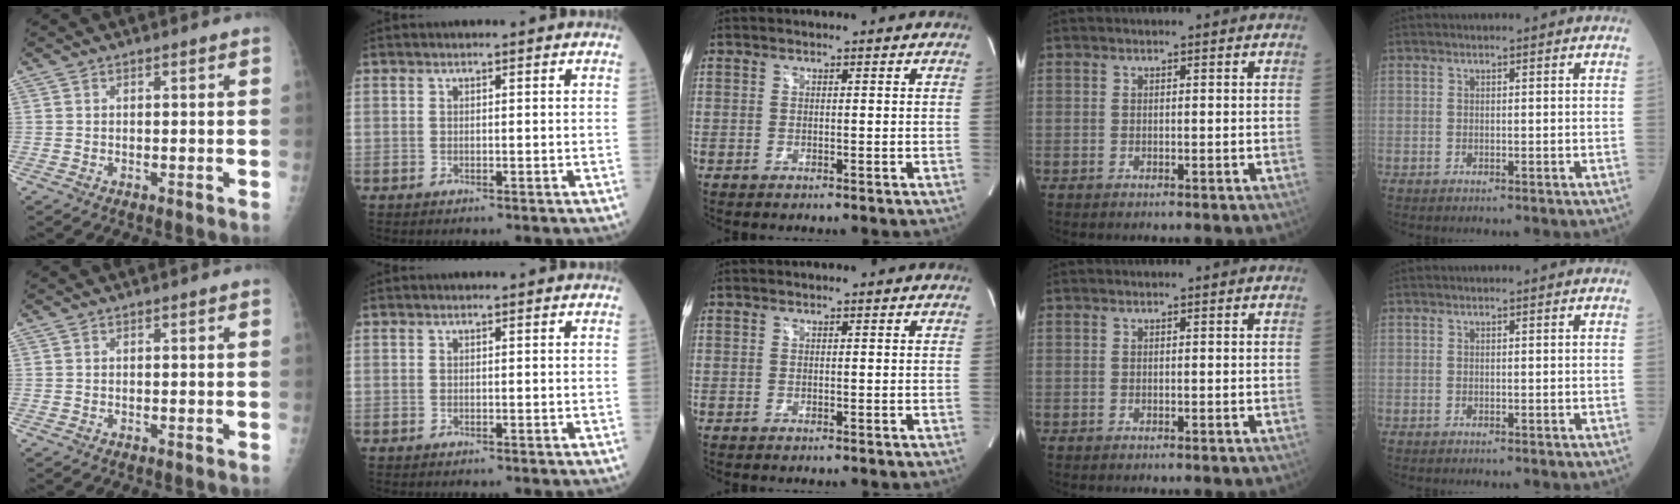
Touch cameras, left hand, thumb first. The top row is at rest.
{}